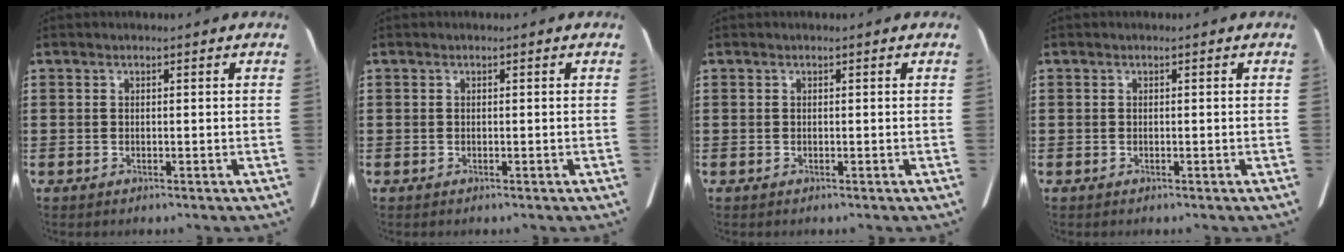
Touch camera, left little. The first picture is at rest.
{"total": 0.0}
{"total": 0.0}
{"total": 0.0}